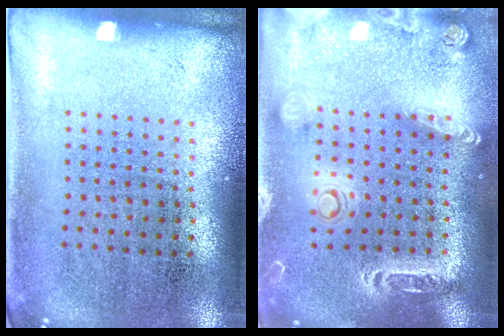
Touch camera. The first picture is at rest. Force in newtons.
{"total": 2.0, "press": 1.9, "slide": 0.5}